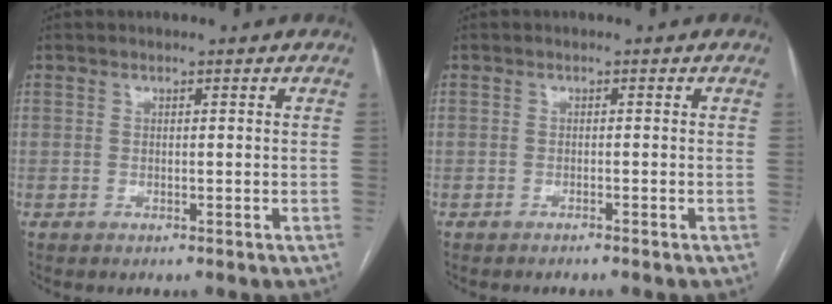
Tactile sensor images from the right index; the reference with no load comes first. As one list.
[{"total": 1.0, "force": [-0.9, -0.2, 0.4], "torque": [-0.009, 0.002, -0.014]}]